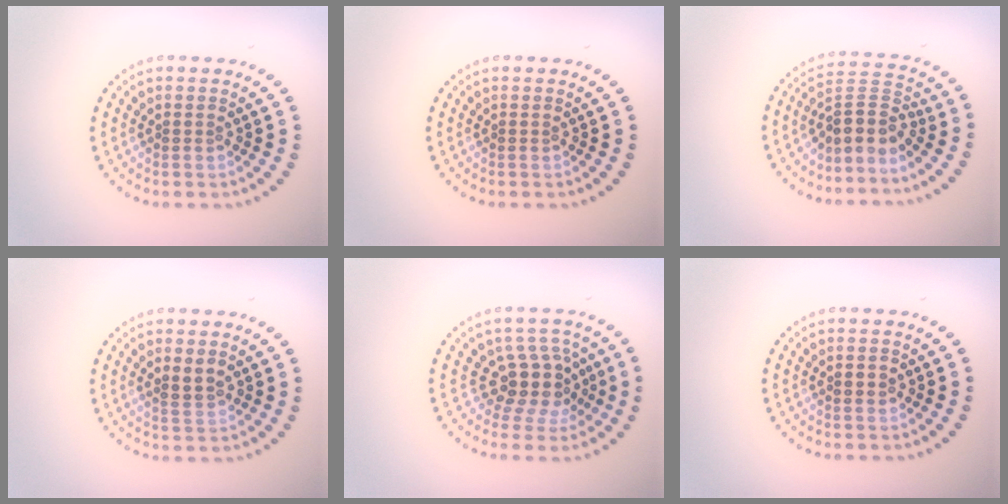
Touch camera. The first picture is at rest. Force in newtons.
{"total": 0.0}
{"total": 3.3, "press": 2.5, "slide": 2.2}
{"total": 1.9, "press": 1.8, "slide": 0.5}
{"total": 3.9, "press": 2.9, "slide": 2.6}
{"total": 1.3, "press": 1.3, "slide": 0.2}